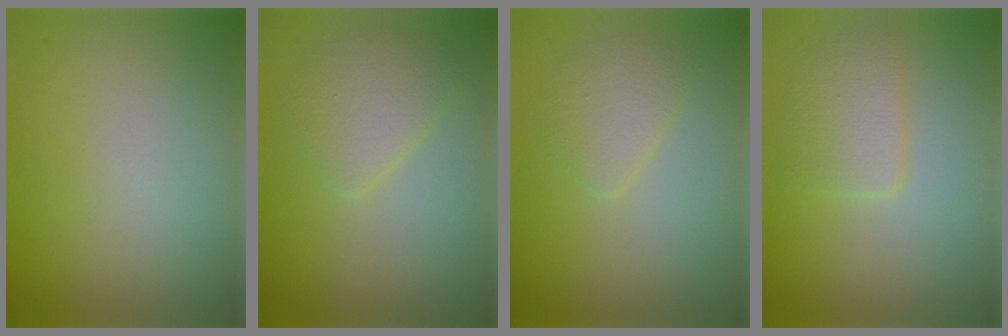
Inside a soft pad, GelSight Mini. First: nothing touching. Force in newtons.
{"total": 2.9, "press": 2.9, "slide": 0.0}
{"total": 2.0, "press": 2.0, "slide": 0.1}
{"total": 2.4, "press": 2.3, "slide": 0.2}